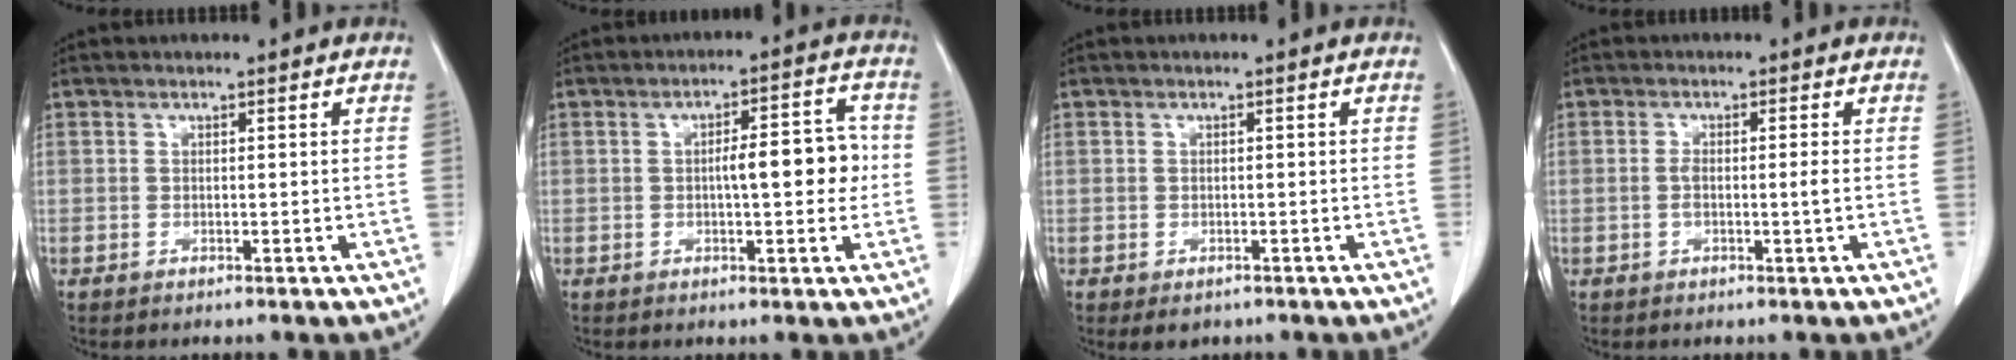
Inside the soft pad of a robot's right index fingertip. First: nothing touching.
{"total": 7.3, "force": [-0.1, 2.0, 7.0], "torque": [-0.101, 0.020, 0.001]}
{"total": 2.0, "force": [-1.1, 1.5, 0.7], "torque": [-0.006, 0.000, -0.006]}
{"total": 2.3, "force": [-0.4, 0.1, 2.3], "torque": [-0.047, 0.001, -0.007]}